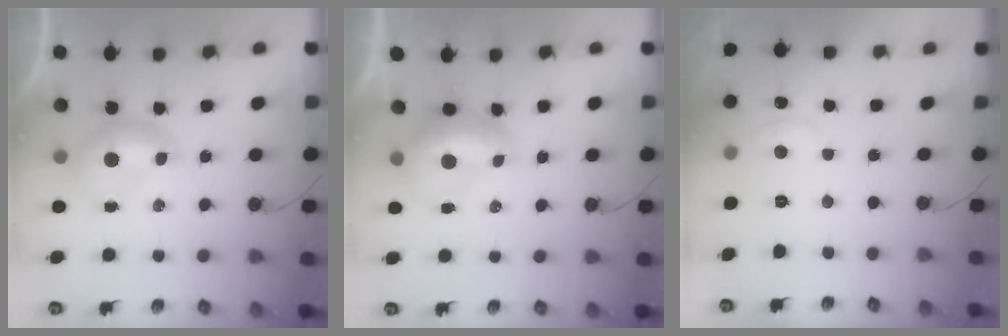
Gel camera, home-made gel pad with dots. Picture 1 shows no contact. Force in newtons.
{"total": 2.4, "press": 2.3, "slide": 0.8}
{"total": 2.4, "press": 2.4, "slide": 0.4}